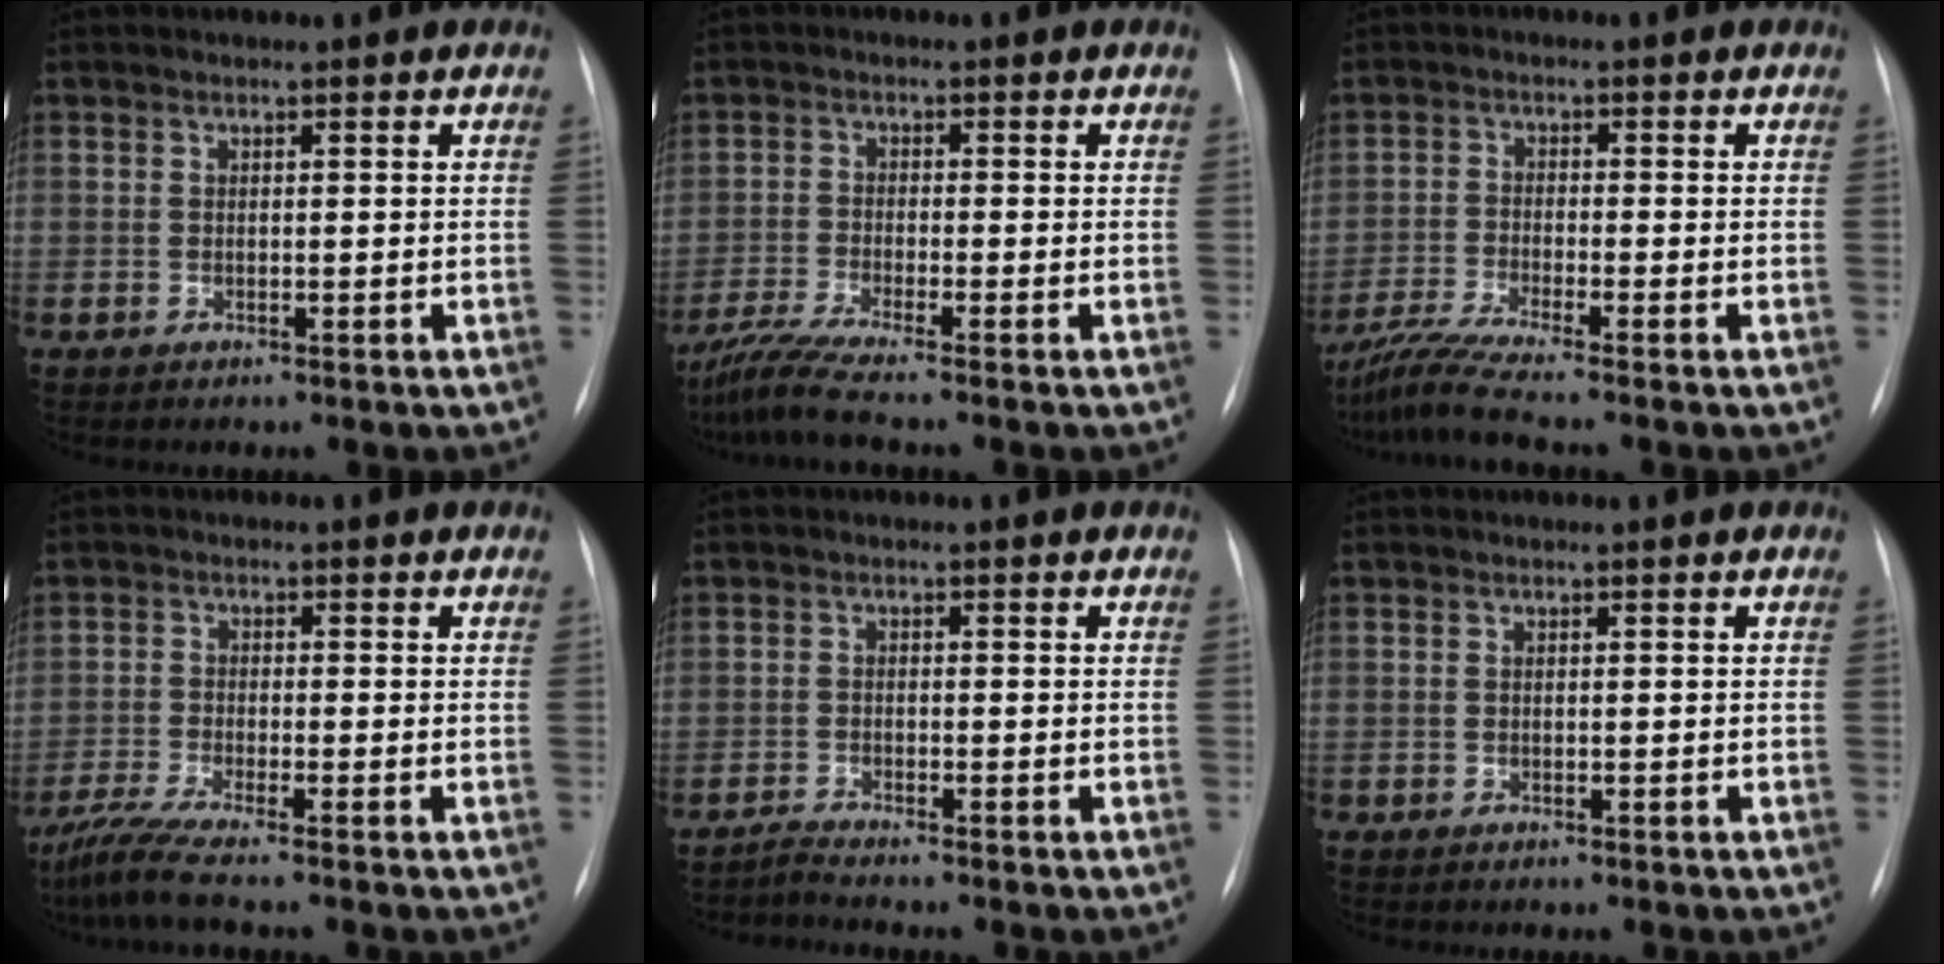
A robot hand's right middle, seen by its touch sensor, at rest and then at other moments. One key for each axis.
{"total": 5.5, "fx": -4.6, "fy": -1.3, "fz": 2.8, "tx": -0.059, "ty": -0.022, "tz": -0.090}
{"total": 6.2, "fx": -5.2, "fy": -1.5, "fz": 2.9, "tx": -0.061, "ty": -0.024, "tz": -0.099}
{"total": 5.2, "fx": -4.2, "fy": -0.9, "fz": 2.9, "tx": -0.061, "ty": -0.020, "tz": -0.085}
{"total": 1.7, "fx": -1.5, "fy": -0.7, "fz": -0.2, "tx": 0.001, "ty": -0.009, "tz": -0.030}
{"total": 0.0}